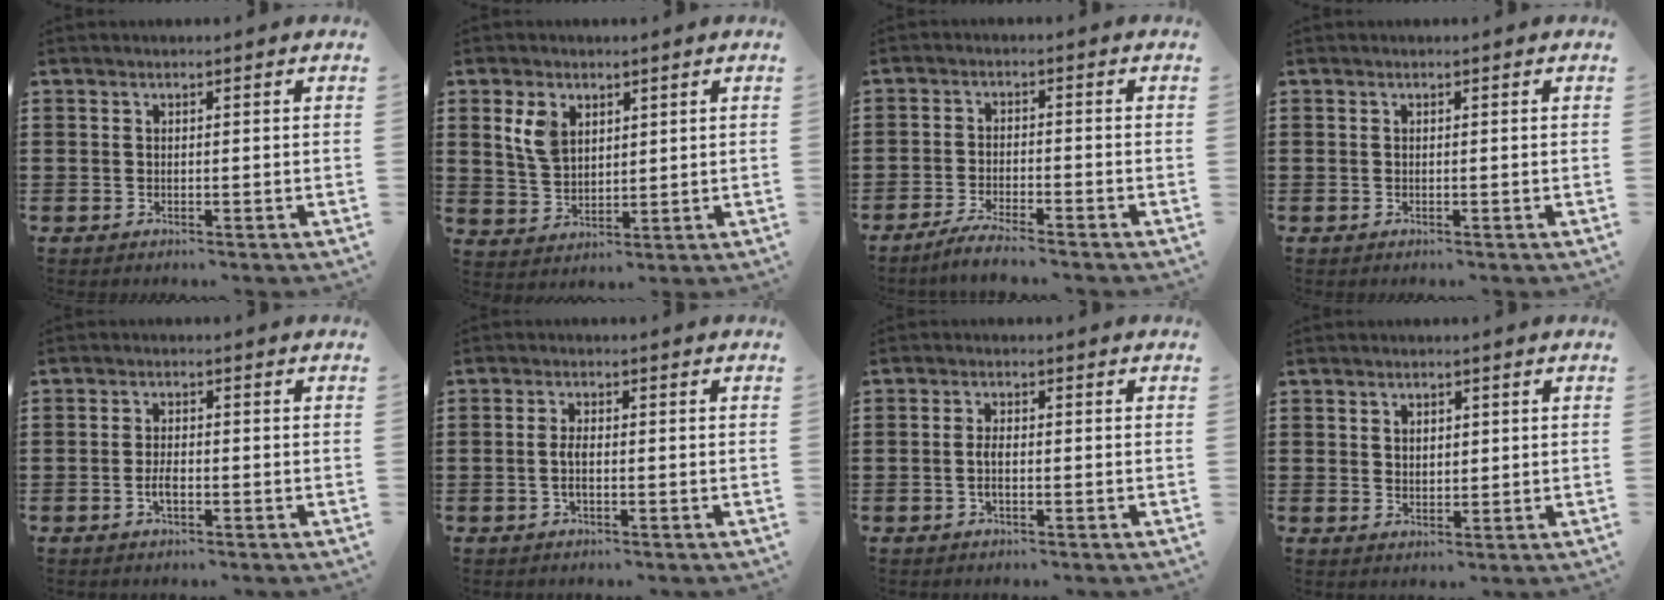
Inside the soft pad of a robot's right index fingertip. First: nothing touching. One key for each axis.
{"total": 5.6, "fx": 2.6, "fy": 3.7, "fz": 3.3, "tx": -0.086, "ty": 0.009, "tz": 0.047}
{"total": 3.1, "fx": -2.9, "fy": -0.1, "fz": 1.1, "tx": -0.020, "ty": 0.001, "tz": -0.057}
{"total": 0.0}
{"total": 2.7, "fx": -0.9, "fy": 1.1, "fz": 2.3, "tx": -0.050, "ty": 0.000, "tz": -0.020}
{"total": 2.4, "fx": -0.4, "fy": 0.6, "fz": 2.3, "tx": -0.058, "ty": -0.008, "tz": -0.011}
{"total": 2.2, "fx": -0.4, "fy": 0.5, "fz": 2.1, "tx": -0.048, "ty": -0.005, "tz": -0.008}
{"total": 1.8, "fx": 1.1, "fy": 1.3, "fz": 0.7, "tx": -0.016, "ty": 0.007, "tz": 0.019}